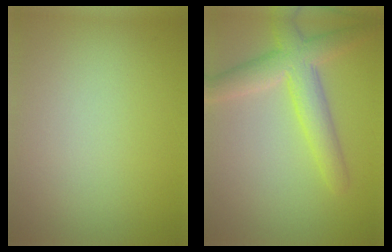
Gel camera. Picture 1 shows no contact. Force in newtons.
{"total": 5.0, "press": 5.0, "slide": 0.2}